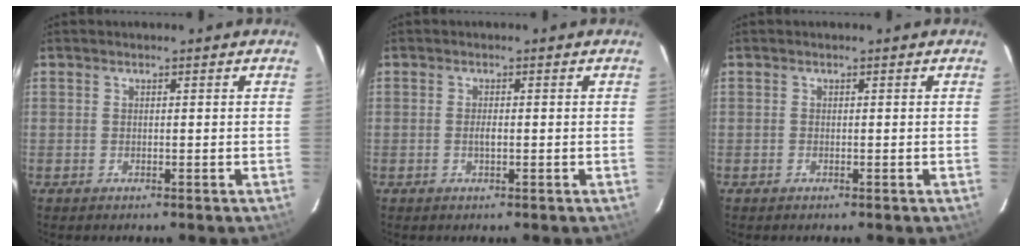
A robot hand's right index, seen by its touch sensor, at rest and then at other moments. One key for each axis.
{"total": 1.3, "fx": -0.2, "fy": 0.5, "fz": 1.2, "tx": -0.024, "ty": 0.000, "tz": -0.005}
{"total": 0.0}